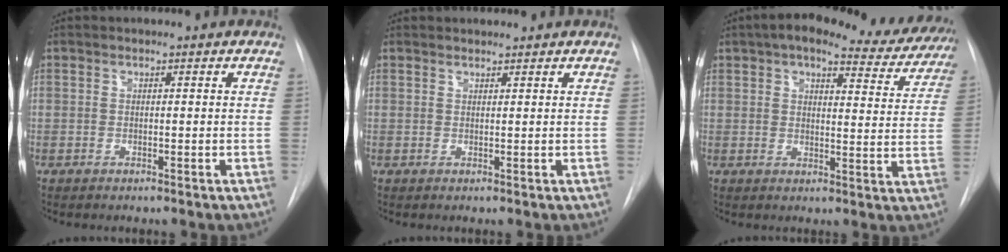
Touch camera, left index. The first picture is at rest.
{"total": 1.3, "force": [1.3, 0.1, 0.0], "torque": [-0.006, 0.012, 0.025]}
{"total": 17.3, "force": [15.1, 4.5, 7.2], "torque": [-0.090, 0.002, 0.176]}